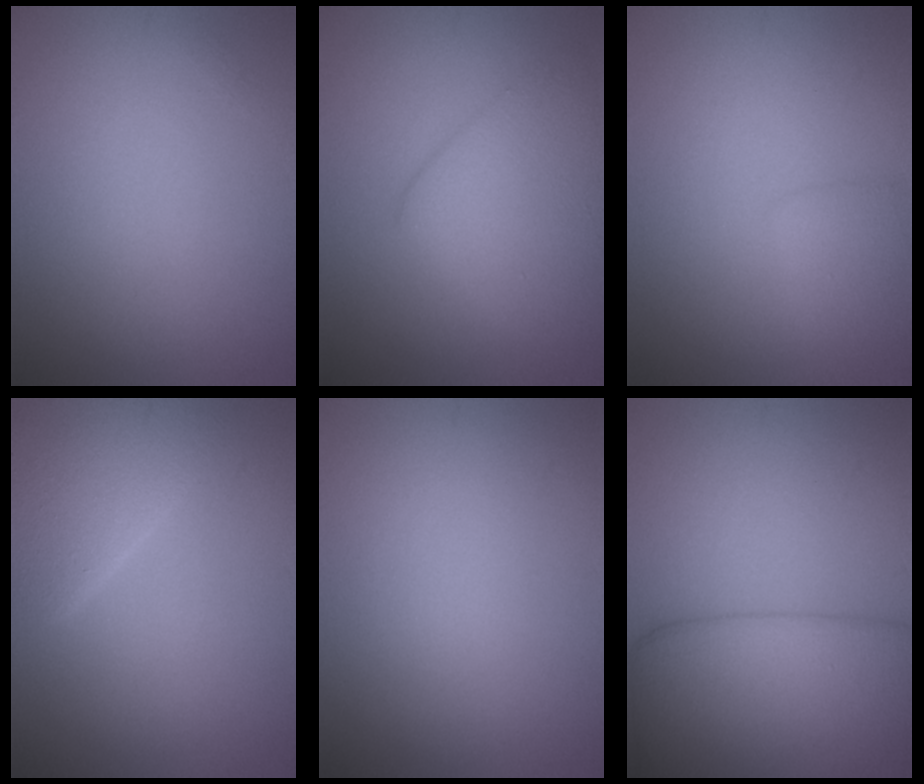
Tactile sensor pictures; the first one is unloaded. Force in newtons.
{"total": 5.0, "press": 5.0, "slide": 0.1}
{"total": 1.6, "press": 1.6, "slide": 0.0}
{"total": 4.0, "press": 4.0, "slide": 0.4}
{"total": 0.0}
{"total": 8.7, "press": 8.6, "slide": 0.6}